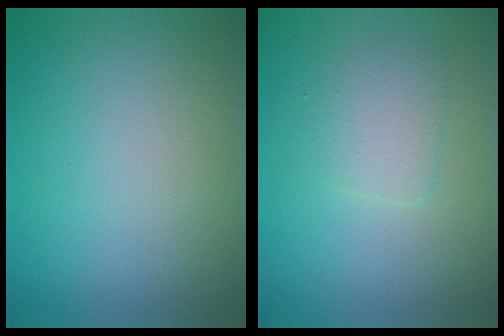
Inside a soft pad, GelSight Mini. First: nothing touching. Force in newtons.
{"total": 1.9, "press": 1.9, "slide": 0.1}